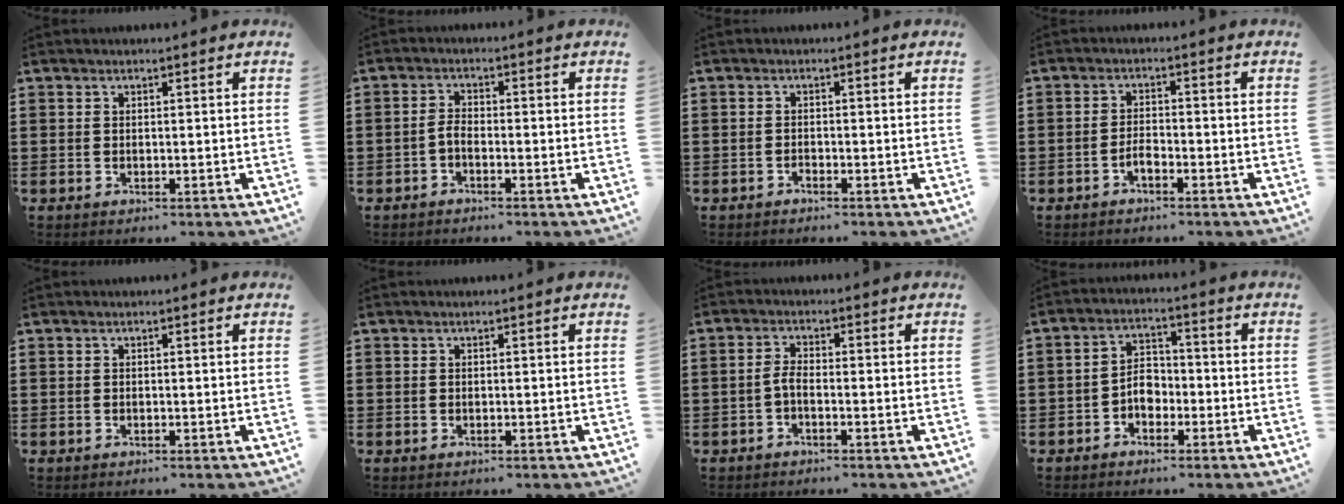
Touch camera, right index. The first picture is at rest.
{"total": 1.9, "force": [-1.2, 0.6, 1.4], "torque": [-0.034, 0.000, -0.025]}
{"total": 0.8, "force": [-0.7, 0.2, 0.3], "torque": [-0.009, -0.002, -0.014]}
{"total": 2.0, "force": [-1.4, 0.6, 1.4], "torque": [-0.027, 0.003, -0.027]}
{"total": 0.0}
{"total": 0.0}
{"total": 2.2, "force": [-1.0, 0.7, 1.8], "torque": [-0.049, -0.003, -0.025]}
{"total": 3.8, "force": [-1.6, 2.6, 2.2], "torque": [-0.051, 0.005, -0.035]}